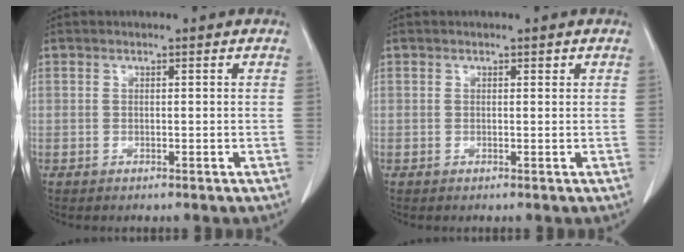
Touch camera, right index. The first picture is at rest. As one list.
[{"total": 0.7, "force": [0.5, 0.3, 0.4], "torque": [-0.006, -0.004, 0.007]}]